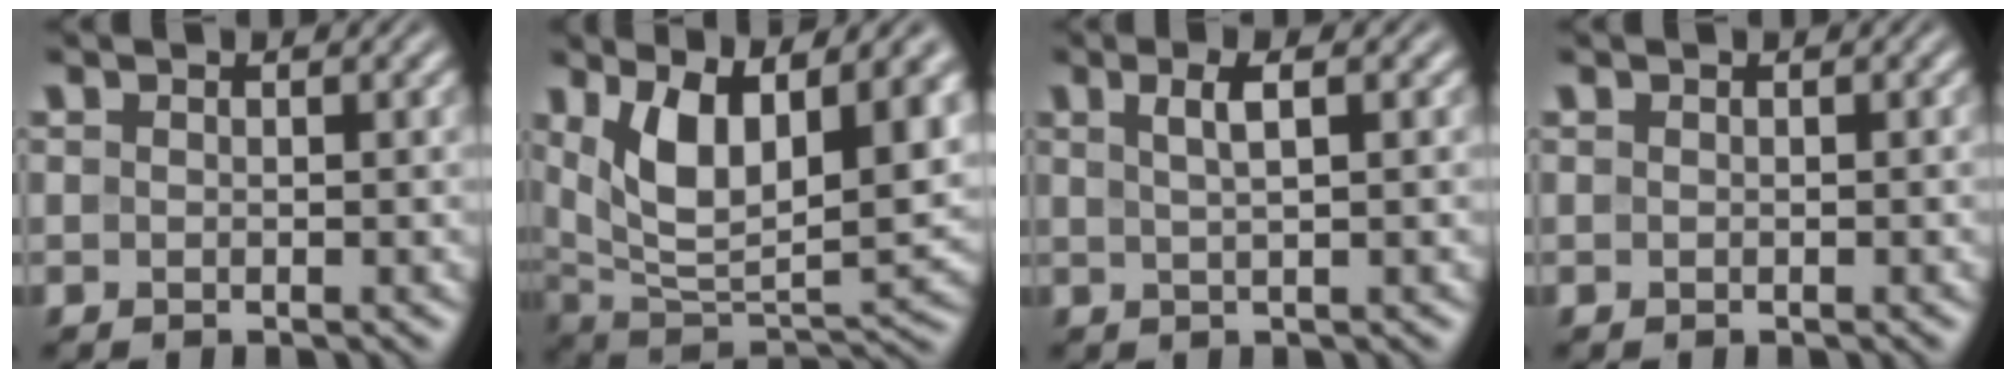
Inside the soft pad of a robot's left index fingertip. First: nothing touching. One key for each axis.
{"total": 10.5, "fx": 3.3, "fy": 4.4, "fz": 8.9, "tx": -0.170, "ty": -0.014, "tz": 0.061}
{"total": 2.8, "fx": 0.9, "fy": 0.8, "fz": 2.5, "tx": -0.034, "ty": 0.007, "tz": 0.012}
{"total": 0.0}